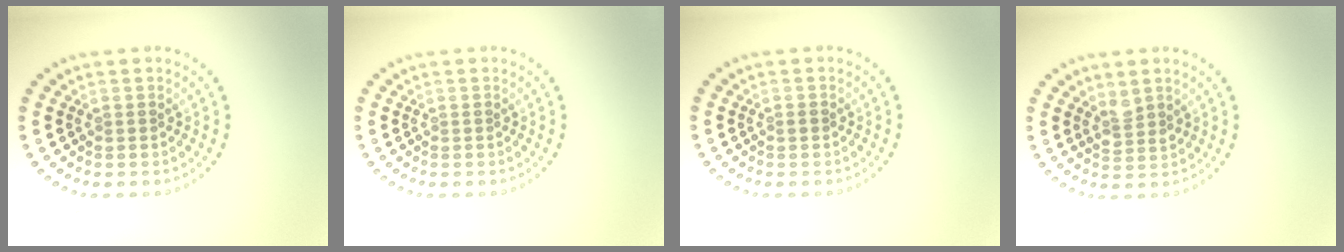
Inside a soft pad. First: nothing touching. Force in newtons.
{"total": 0.0}
{"total": 0.5, "press": 0.5, "slide": 0.1}
{"total": 1.7, "press": 1.5, "slide": 0.9}